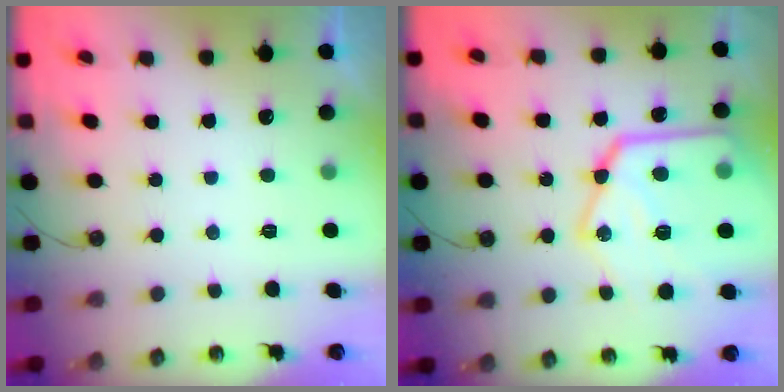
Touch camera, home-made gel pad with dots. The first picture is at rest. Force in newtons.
{"total": 24.8, "press": 24.7, "slide": 2.6}